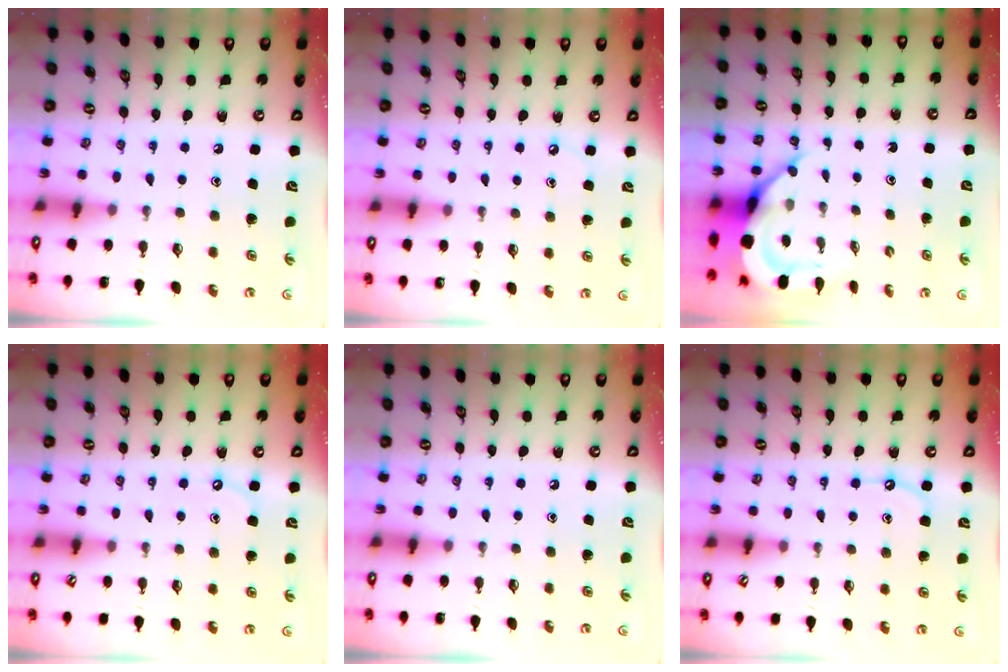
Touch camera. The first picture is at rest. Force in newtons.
{"total": 2.4, "press": 2.4, "slide": 0.3}
{"total": 7.7, "press": 7.6, "slide": 1.0}
{"total": 4.6, "press": 4.6, "slide": 0.6}
{"total": 0.0}
{"total": 6.1, "press": 6.1, "slide": 0.6}